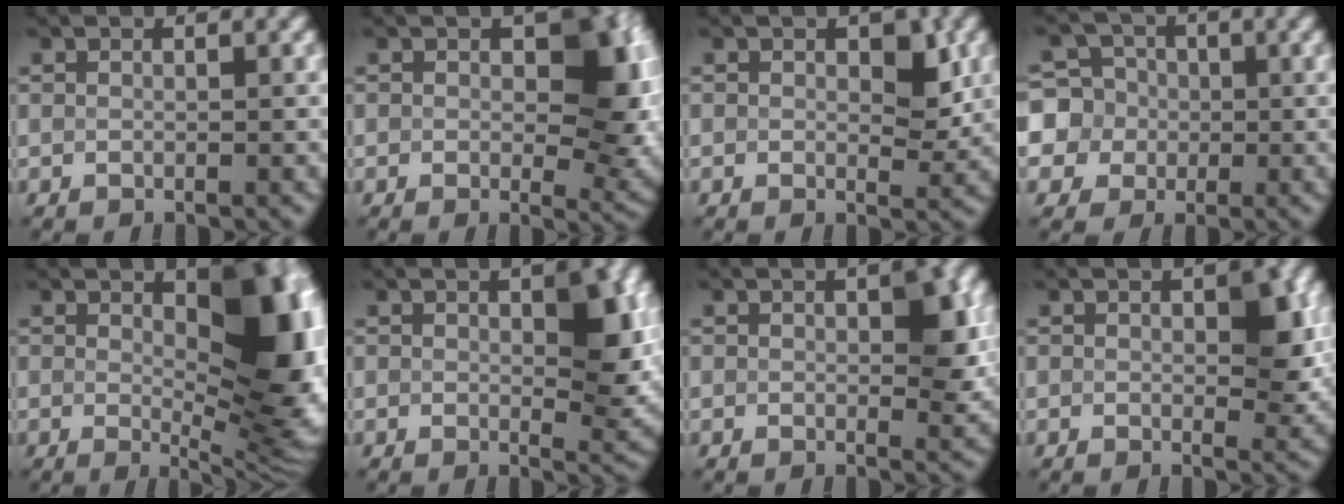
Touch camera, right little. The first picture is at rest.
{"total": 8.1, "force": [0.8, 4.7, 6.5], "torque": [-0.068, -0.001, 0.007]}
{"total": 2.8, "force": [0.5, 1.6, 2.3], "torque": [-0.025, -0.003, 0.004]}
{"total": 7.2, "force": [-0.1, 6.9, 1.8], "torque": [-0.050, 0.023, -0.026]}
{"total": 10.1, "force": [1.1, 4.5, 9.0], "torque": [-0.113, -0.003, 0.020]}
{"total": 5.9, "force": [0.7, 2.5, 5.3], "torque": [-0.063, -0.004, 0.013]}
{"total": 4.2, "force": [0.4, 2.0, 3.6], "torque": [-0.041, 0.000, 0.004]}
{"total": 4.4, "force": [0.5, 2.2, 3.8], "torque": [-0.044, -0.001, 0.005]}